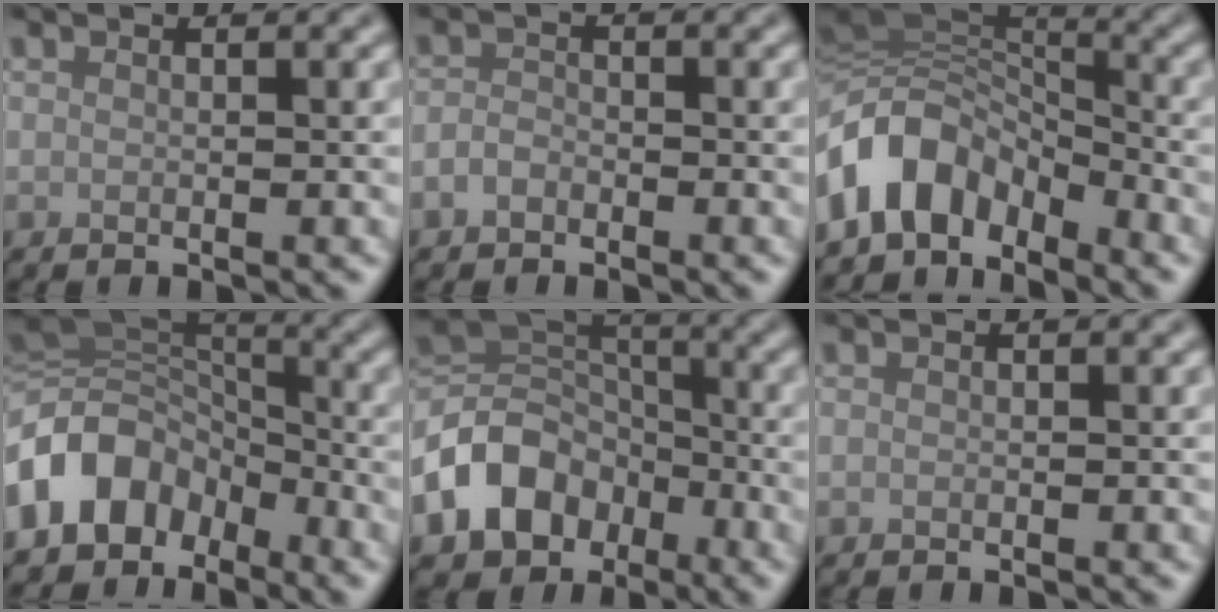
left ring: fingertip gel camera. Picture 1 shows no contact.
{"total": 1.4, "force": [-0.9, 0.9, 0.6], "torque": [-0.012, 0.003, -0.021]}
{"total": 7.8, "force": [-4.5, 4.9, 4.1], "torque": [-0.067, 0.009, -0.097]}
{"total": 9.1, "force": [-4.4, 6.7, 4.2], "torque": [-0.075, 0.010, -0.099]}
{"total": 8.1, "force": [-3.9, 6.1, 3.6], "torque": [-0.064, 0.003, -0.083]}
{"total": 0.0}